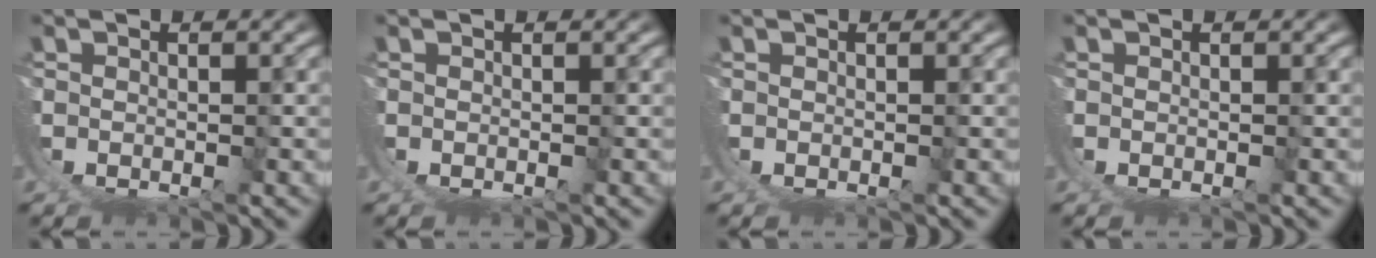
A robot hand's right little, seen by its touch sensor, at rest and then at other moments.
{"total": 0.0}
{"total": 0.0}
{"total": 0.0}